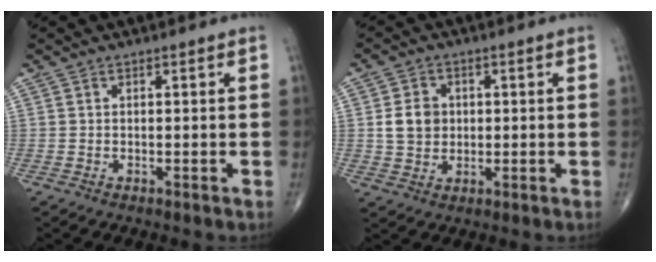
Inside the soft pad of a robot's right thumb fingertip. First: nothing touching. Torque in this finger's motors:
{"motor_torque": [0.18, 1.56, 0.56, -0.25, 0.04]}